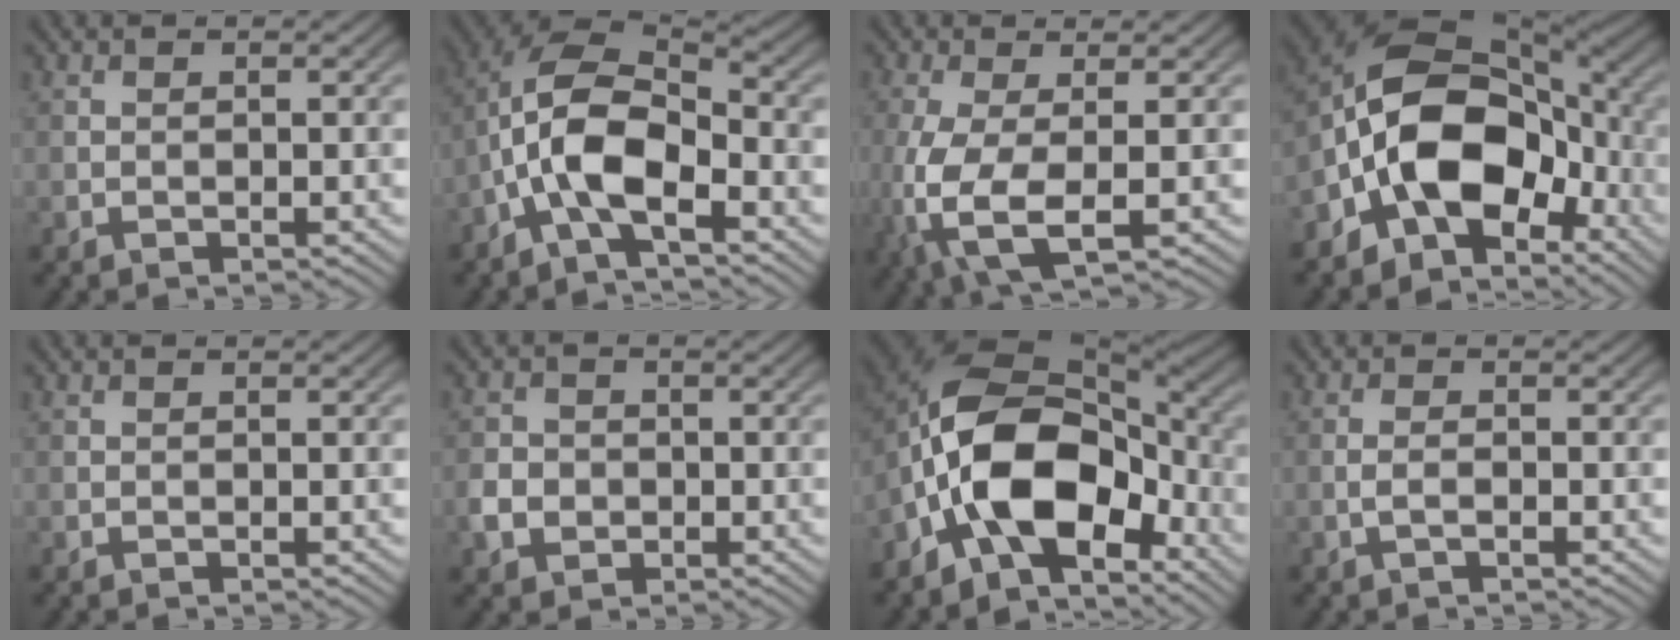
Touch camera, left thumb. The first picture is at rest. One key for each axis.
{"total": 10.6, "fx": -3.7, "fy": 4.9, "fz": 8.6, "tx": -0.174, "ty": 0.009, "tz": -0.083}
{"total": 8.8, "fx": -2.0, "fy": 3.7, "fz": 7.7, "tx": -0.196, "ty": -0.019, "tz": -0.036}
{"total": 13.1, "fx": -4.5, "fy": 8.5, "fz": 9.0, "tx": -0.158, "ty": 0.006, "tz": -0.098}
{"total": 0.0}
{"total": 3.2, "fx": -0.9, "fy": 2.8, "fz": 1.3, "tx": -0.030, "ty": -0.002, "tz": -0.020}
{"total": 13.2, "fx": -5.0, "fy": 7.5, "fz": 9.7, "tx": -0.178, "ty": 0.001, "tz": -0.102}
{"total": 1.5, "fx": -0.6, "fy": 0.4, "fz": 1.3, "tx": -0.027, "ty": 0.003, "tz": -0.015}